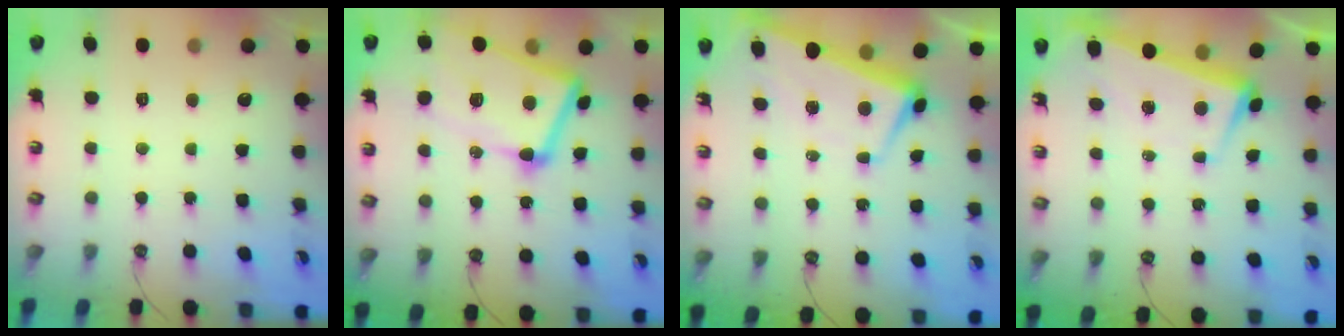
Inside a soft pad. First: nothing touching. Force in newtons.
{"total": 15.0, "press": 14.8, "slide": 2.7}
{"total": 0.8, "press": 0.3, "slide": 0.8}
{"total": 2.4, "press": 1.3, "slide": 2.0}